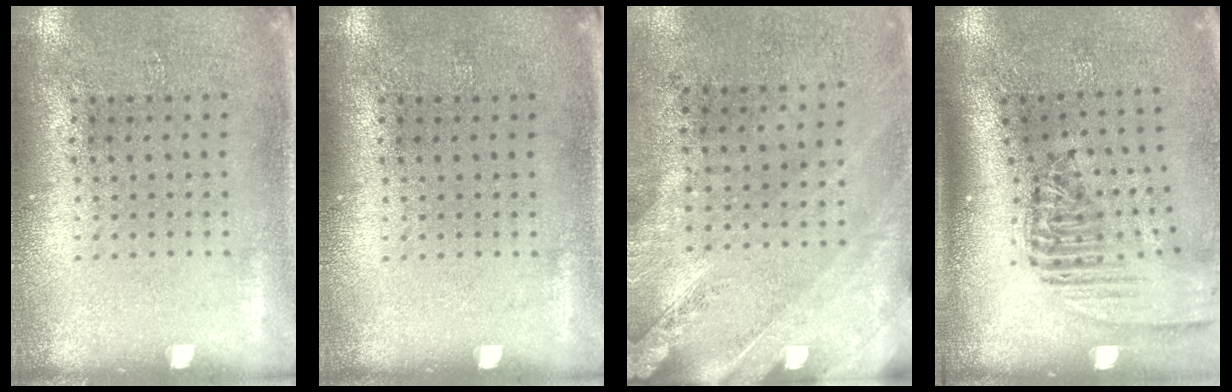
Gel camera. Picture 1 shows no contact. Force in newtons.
{"total": 0.0}
{"total": 2.5, "press": 2.0, "slide": 1.4}
{"total": 2.4, "press": 1.8, "slide": 1.5}